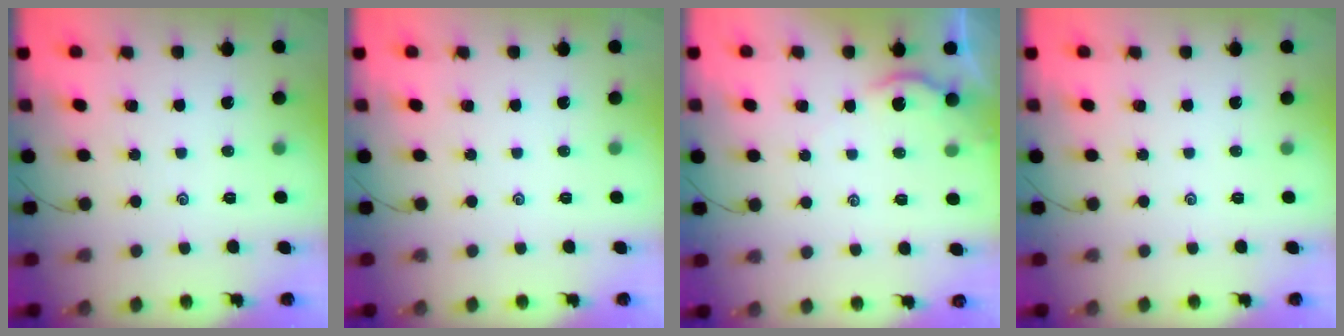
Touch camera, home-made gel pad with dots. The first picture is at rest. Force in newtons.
{"total": 0.0}
{"total": 2.3, "press": 2.2, "slide": 0.4}
{"total": 0.0}